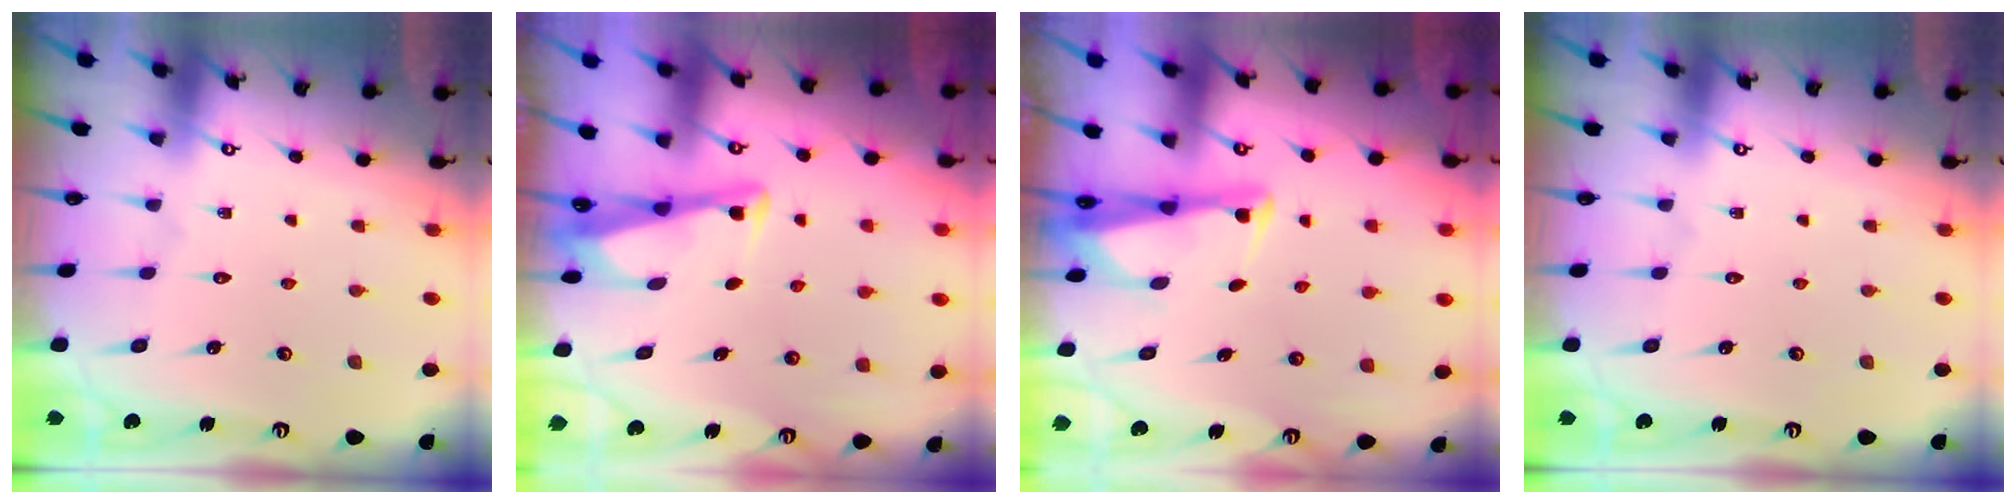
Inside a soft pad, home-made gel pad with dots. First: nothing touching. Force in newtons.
{"total": 3.5, "press": 3.5, "slide": 0.3}
{"total": 2.4, "press": 2.4, "slide": 0.5}
{"total": 0.0}